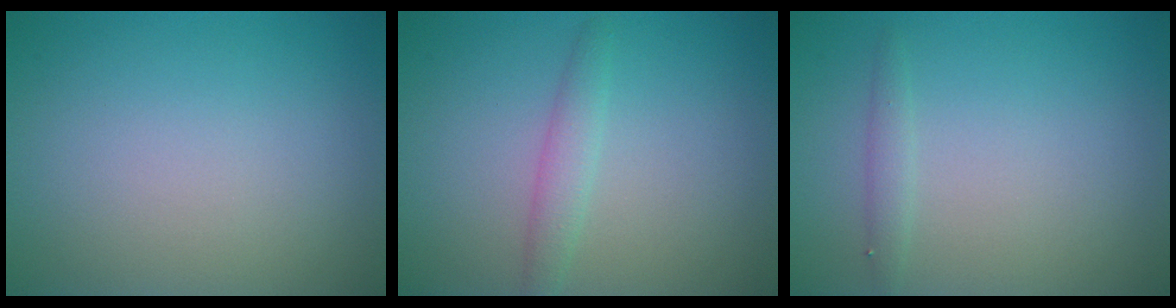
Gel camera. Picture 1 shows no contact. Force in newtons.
{"total": 1.8, "press": 1.8, "slide": 0.1}
{"total": 1.0, "press": 1.0, "slide": 0.1}